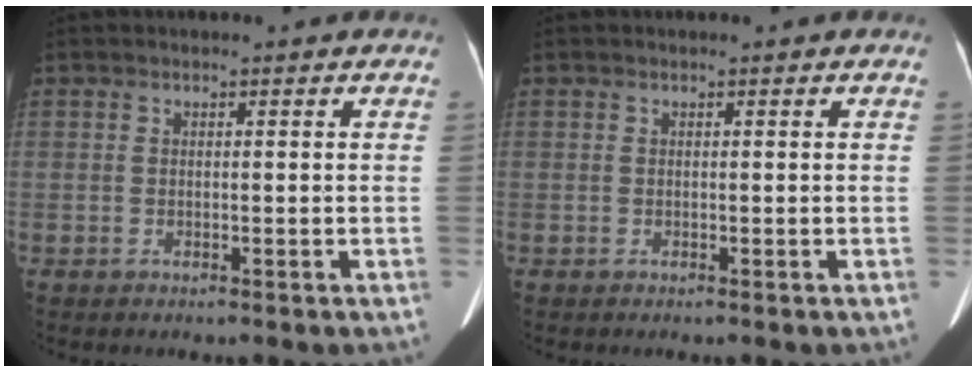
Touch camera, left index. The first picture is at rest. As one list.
[{"total": 0.0}]